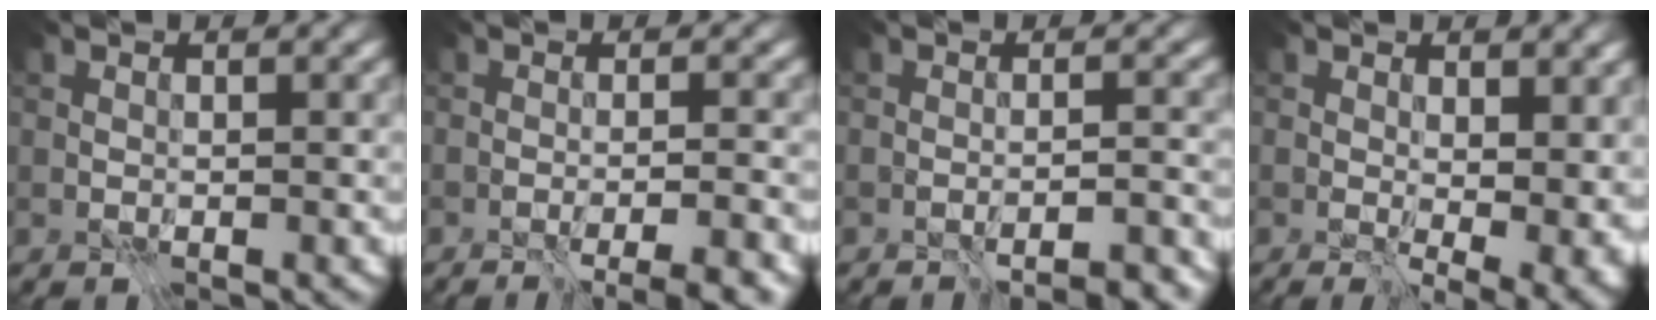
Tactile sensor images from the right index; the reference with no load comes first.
{"total": 4.8, "force": [-3.5, 0.6, 3.3], "torque": [-0.033, 0.002, -0.046]}
{"total": 3.2, "force": [-2.9, -0.1, 1.5], "torque": [-0.021, 0.006, -0.040]}
{"total": 6.9, "force": [0.7, 3.4, 5.9], "torque": [-0.078, -0.019, 0.026]}